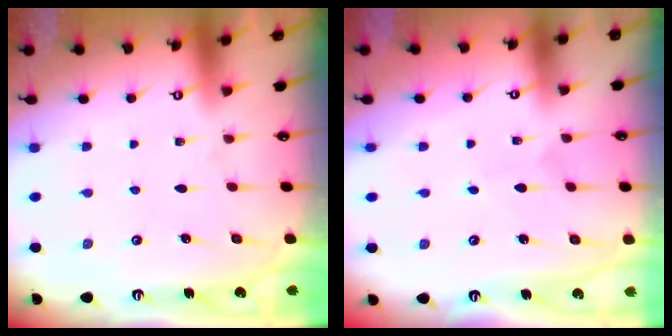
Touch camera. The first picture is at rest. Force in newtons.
{"total": 1.9, "press": 1.9, "slide": 0.2}